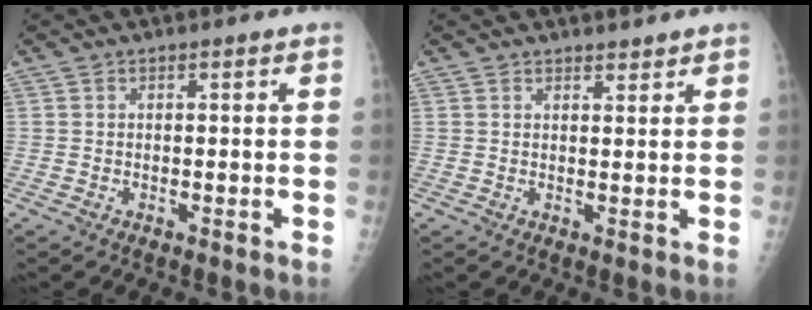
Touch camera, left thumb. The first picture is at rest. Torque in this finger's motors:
{"motor_torque": [-0.29, 0.13, -0.14, -0.14, 0.02]}